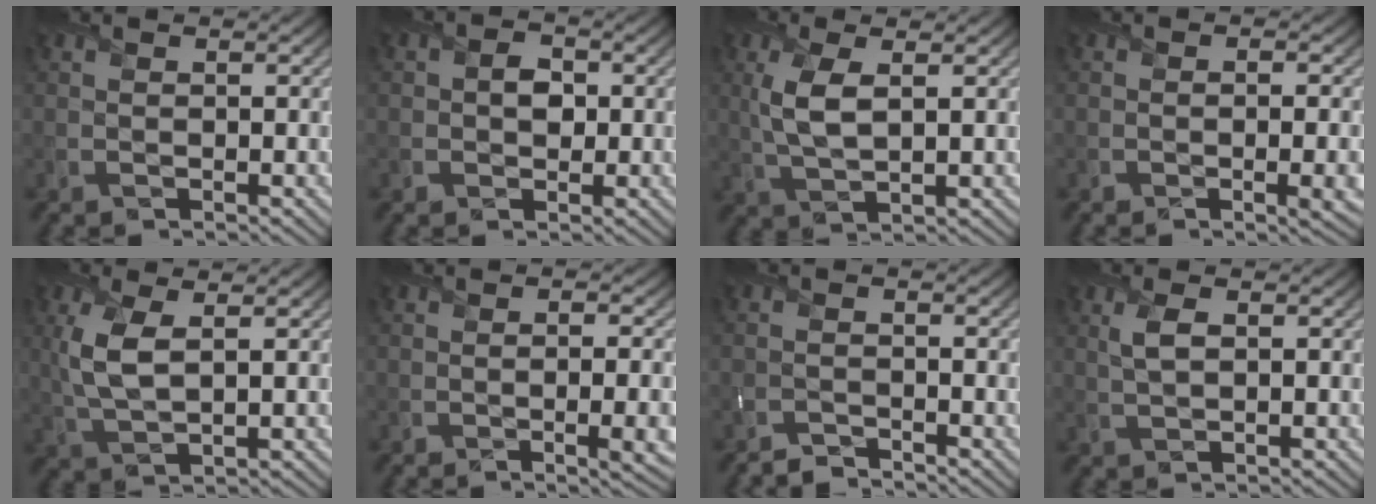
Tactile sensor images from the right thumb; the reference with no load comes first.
{"total": 2.9, "force": [0.1, 2.3, 1.7], "torque": [-0.032, -0.002, -0.003]}
{"total": 5.0, "force": [1.1, 2.0, 4.5], "torque": [-0.110, 0.000, 0.027]}
{"total": 3.7, "force": [-0.8, 1.2, 3.4], "torque": [-0.053, -0.012, -0.004]}
{"total": 5.8, "force": [1.4, 2.4, 5.1], "torque": [-0.130, 0.001, 0.031]}
{"total": 5.0, "force": [-1.1, 1.6, 4.6], "torque": [-0.062, -0.013, -0.006]}
{"total": 2.0, "force": [-2.0, 0.1, 0.1], "torque": [0.002, -0.001, -0.042]}
{"total": 2.5, "force": [0.7, 1.0, 2.1], "torque": [-0.053, 0.001, 0.018]}